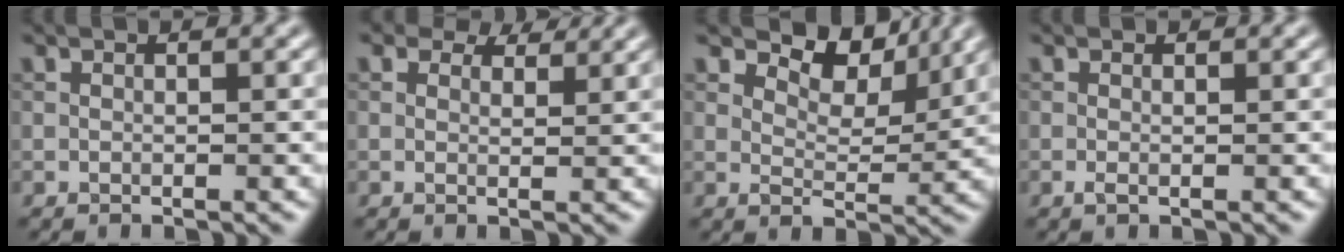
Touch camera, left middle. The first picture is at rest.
{"total": 3.9, "force": [3.2, 1.7, 1.5], "torque": [-0.025, -0.008, 0.040]}
{"total": 5.4, "force": [3.9, 2.4, 2.8], "torque": [-0.048, -0.006, 0.053]}
{"total": 0.5, "force": [-0.1, 0.2, 0.4], "torque": [-0.011, -0.004, -0.002]}